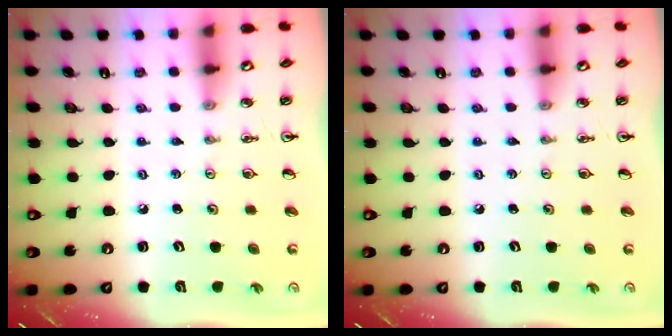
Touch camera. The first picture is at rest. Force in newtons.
{"total": 0.0}